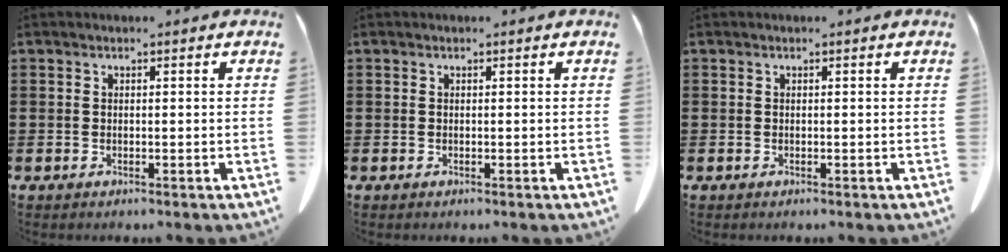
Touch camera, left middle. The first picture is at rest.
{"total": 0.0}
{"total": 0.0}